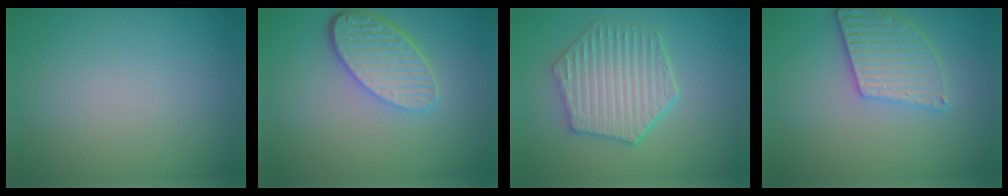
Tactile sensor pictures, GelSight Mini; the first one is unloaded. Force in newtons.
{"total": 5.3, "press": 3.9, "slide": 3.7}
{"total": 5.8, "press": 4.8, "slide": 3.3}
{"total": 4.1, "press": 3.6, "slide": 2.0}